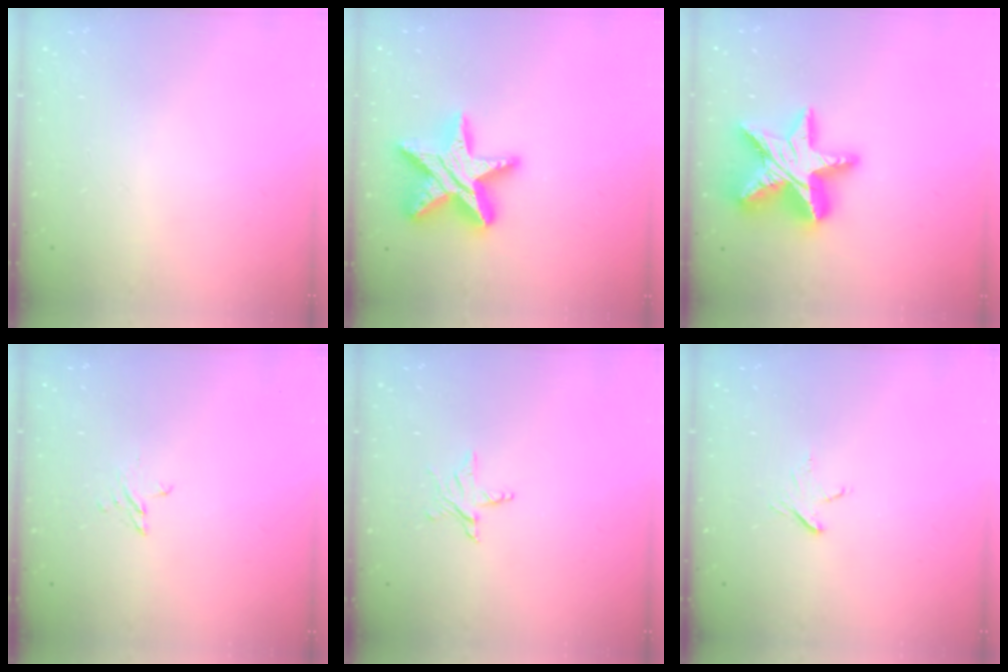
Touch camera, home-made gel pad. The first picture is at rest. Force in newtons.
{"total": 18.7, "press": 18.6, "slide": 1.1}
{"total": 21.5, "press": 21.4, "slide": 1.7}
{"total": 2.4, "press": 2.4, "slide": 0.2}
{"total": 4.8, "press": 4.8, "slide": 0.4}
{"total": 3.6, "press": 3.5, "slide": 0.3}